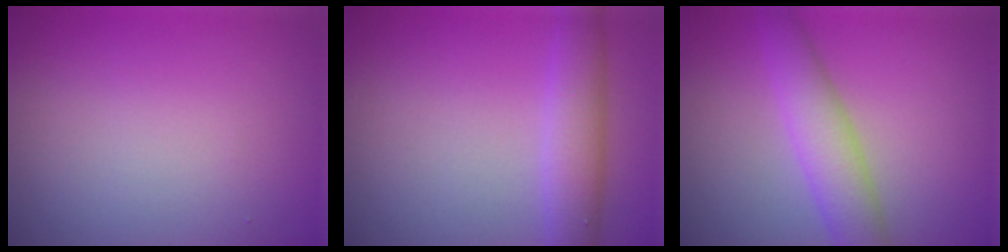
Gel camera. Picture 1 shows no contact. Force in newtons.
{"total": 3.8, "press": 3.8, "slide": 0.1}
{"total": 4.3, "press": 4.3, "slide": 0.2}